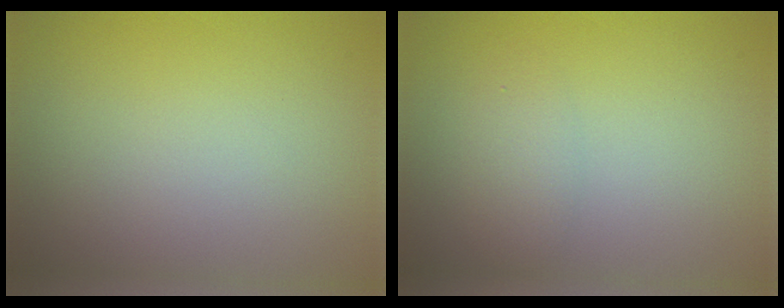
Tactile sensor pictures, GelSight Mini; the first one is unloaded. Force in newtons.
{"total": 1.5, "press": 1.5, "slide": 0.1}